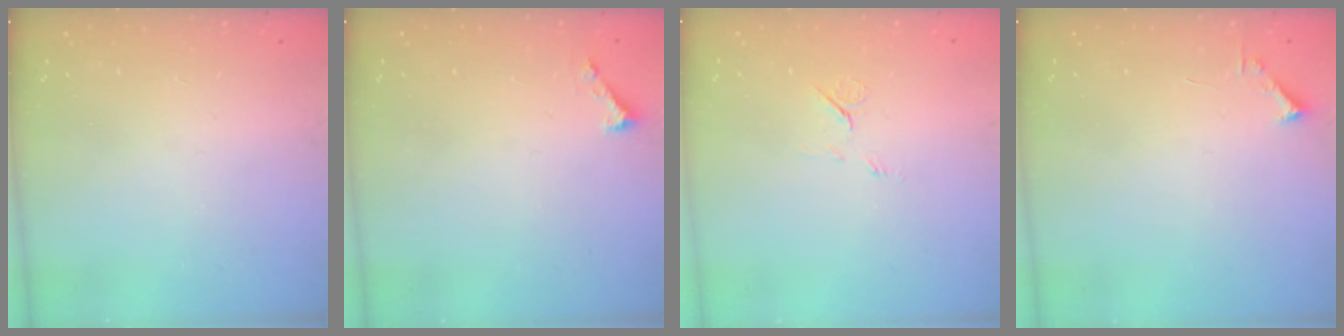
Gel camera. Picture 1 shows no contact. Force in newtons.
{"total": 1.6, "press": 1.6, "slide": 0.1}
{"total": 6.0, "press": 6.0, "slide": 0.8}
{"total": 1.7, "press": 1.7, "slide": 0.2}